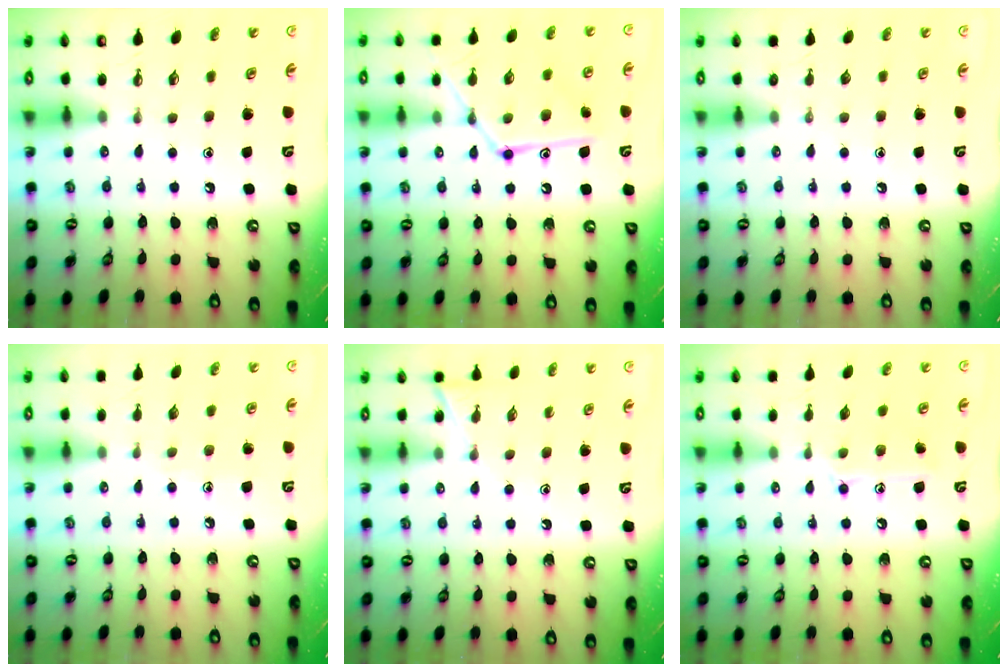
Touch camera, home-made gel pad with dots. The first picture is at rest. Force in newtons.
{"total": 13.9, "press": 13.9, "slide": 0.8}
{"total": 0.0}
{"total": 3.5, "press": 3.5, "slide": 0.4}
{"total": 7.0, "press": 6.9, "slide": 0.5}
{"total": 10.1, "press": 10.1, "slide": 0.7}